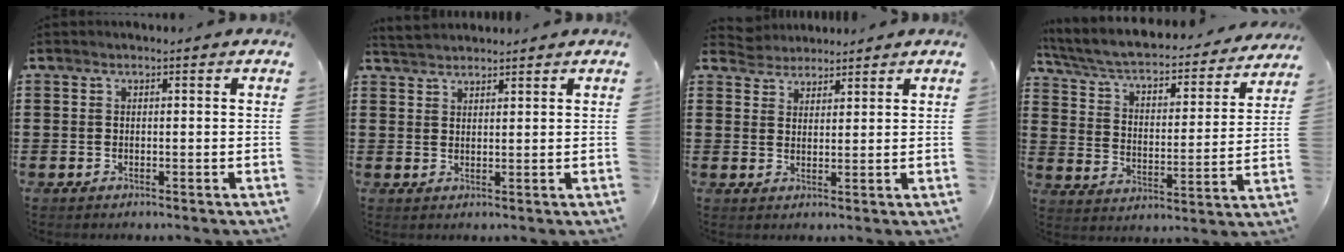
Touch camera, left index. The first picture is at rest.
{"total": 2.4, "force": [2.4, 0.3, 0.2], "torque": [-0.010, 0.000, 0.048]}
{"total": 2.8, "force": [2.6, 1.0, -0.5], "torque": [-0.003, -0.001, 0.051]}
{"total": 5.0, "force": [4.4, 0.7, 2.3], "torque": [-0.067, -0.041, 0.067]}